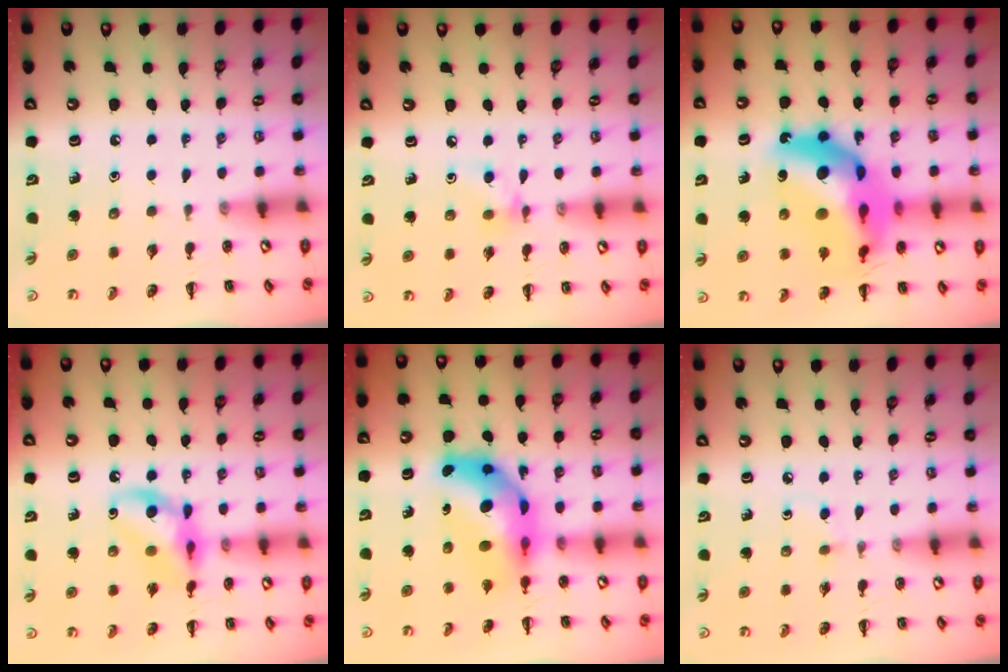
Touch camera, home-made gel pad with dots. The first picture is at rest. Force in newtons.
{"total": 5.2, "press": 5.1, "slide": 0.8}
{"total": 22.7, "press": 21.9, "slide": 6.0}
{"total": 12.3, "press": 12.1, "slide": 2.2}
{"total": 11.8, "press": 11.2, "slide": 3.8}
{"total": 2.3, "press": 2.1, "slide": 1.0}